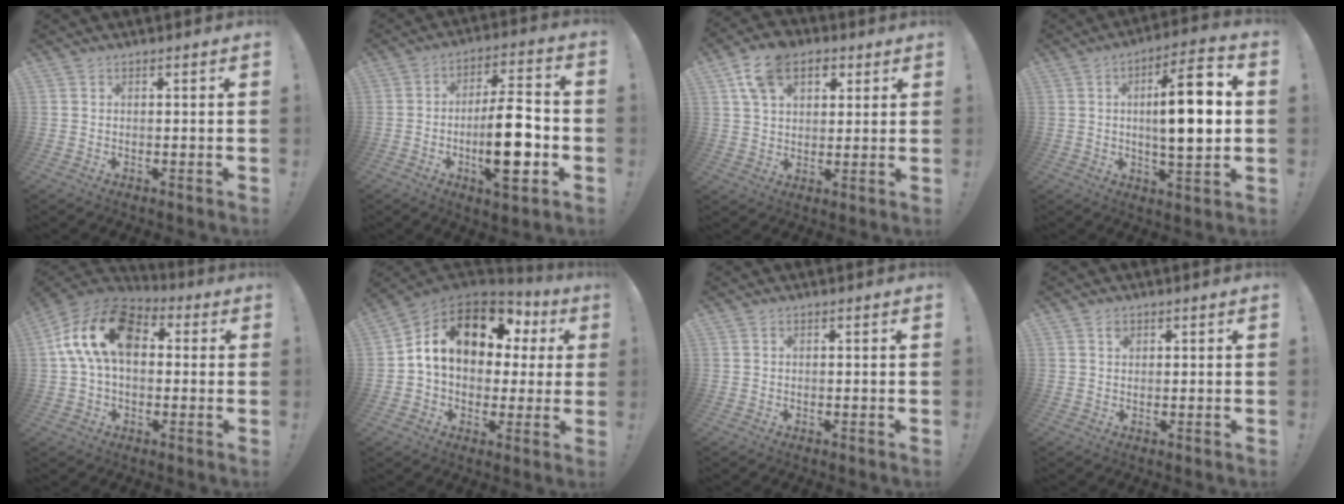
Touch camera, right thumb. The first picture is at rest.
{"total": 17.1, "force": [-4.1, 5.2, 15.8], "torque": [-0.255, 0.008, -0.071]}
{"total": 13.1, "force": [6.0, 8.9, 7.5], "torque": [-0.119, -0.007, 0.114]}
{"total": 15.6, "force": [1.1, 4.3, 14.9], "torque": [-0.224, -0.002, 0.003]}
{"total": 18.2, "force": [4.0, 11.3, 13.7], "torque": [-0.250, 0.013, 0.073]}
{"total": 16.3, "force": [6.6, 10.6, 10.5], "torque": [-0.162, -0.027, 0.119]}
{"total": 0.0}
{"total": 1.5, "force": [0.8, 1.1, 0.5], "torque": [0.003, -0.003, 0.011]}